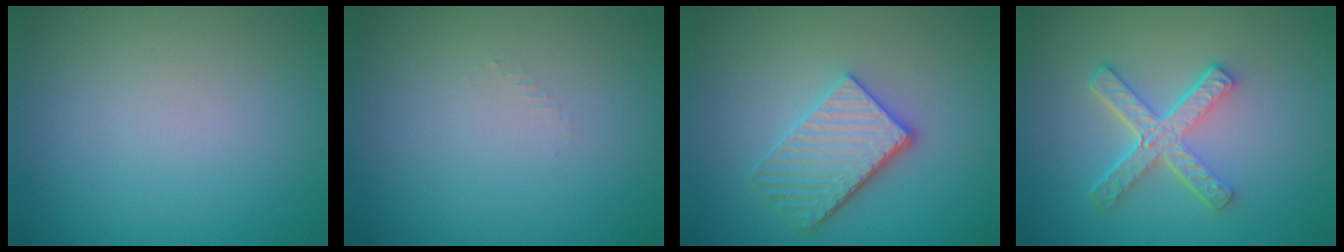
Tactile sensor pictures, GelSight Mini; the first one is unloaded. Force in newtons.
{"total": 0.5, "press": 0.5, "slide": 0.2}
{"total": 4.0, "press": 3.4, "slide": 2.1}
{"total": 4.8, "press": 3.4, "slide": 3.4}